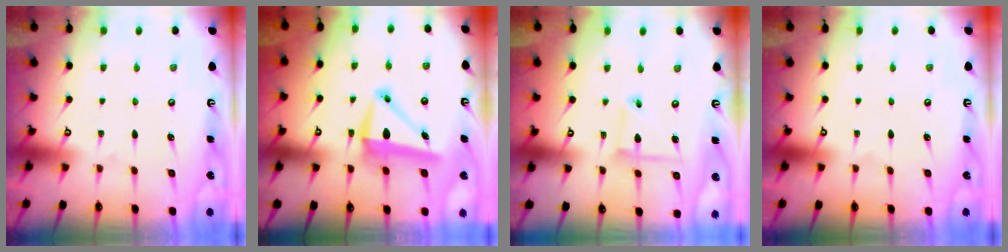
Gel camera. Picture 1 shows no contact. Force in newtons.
{"total": 7.9, "press": 7.7, "slide": 1.6}
{"total": 5.3, "press": 5.3, "slide": 0.5}
{"total": 0.0}